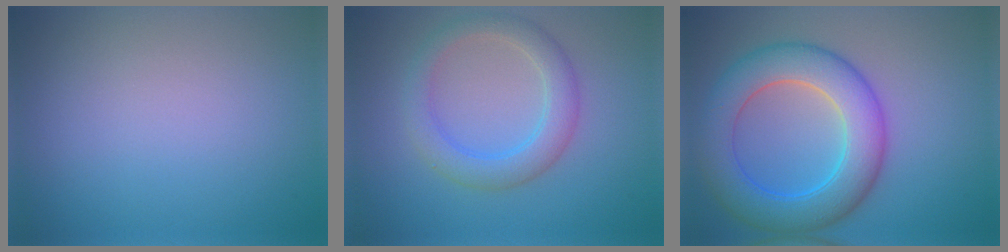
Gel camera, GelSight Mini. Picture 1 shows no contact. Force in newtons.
{"total": 3.7, "press": 3.7, "slide": 0.0}
{"total": 8.0, "press": 8.0, "slide": 0.2}